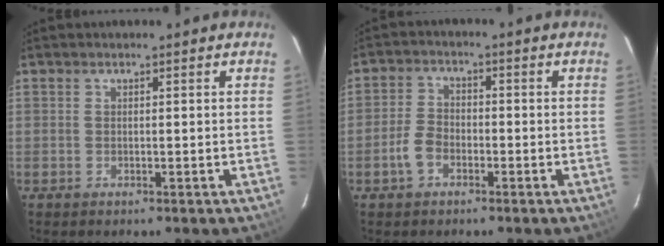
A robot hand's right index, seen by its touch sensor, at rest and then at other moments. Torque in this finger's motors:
{"motor_torque": [0.62, -0.26, 0.04, -0.03]}